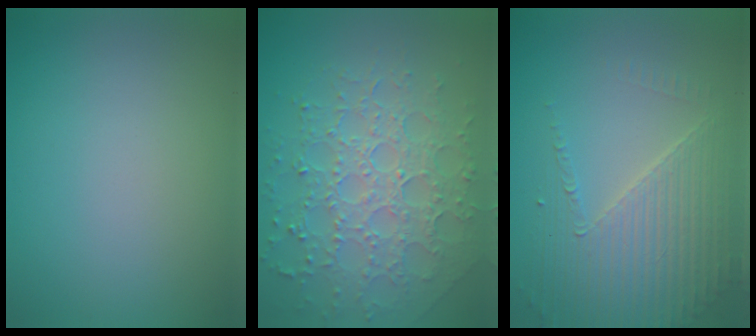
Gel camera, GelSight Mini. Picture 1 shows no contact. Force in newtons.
{"total": 7.5, "press": 5.4, "slide": 5.2}
{"total": 5.1, "press": 4.2, "slide": 2.9}